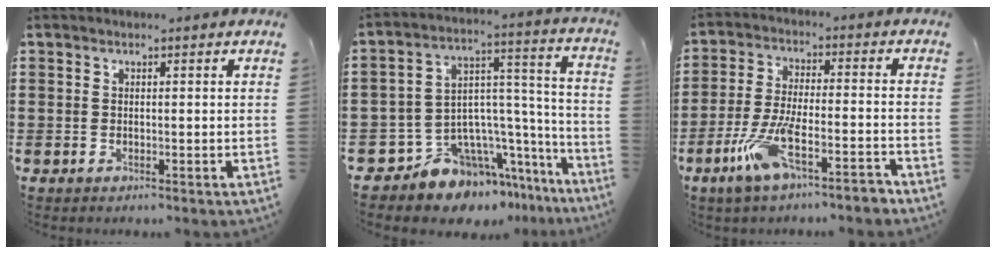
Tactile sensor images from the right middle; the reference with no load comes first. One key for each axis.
{"total": 10.0, "fx": -8.2, "fy": 5.1, "fz": 2.8, "tx": -0.073, "ty": 0.002, "tz": -0.153}
{"total": 8.6, "fx": -5.5, "fy": 1.6, "fz": 6.4, "tx": -0.142, "ty": -0.008, "tz": -0.107}